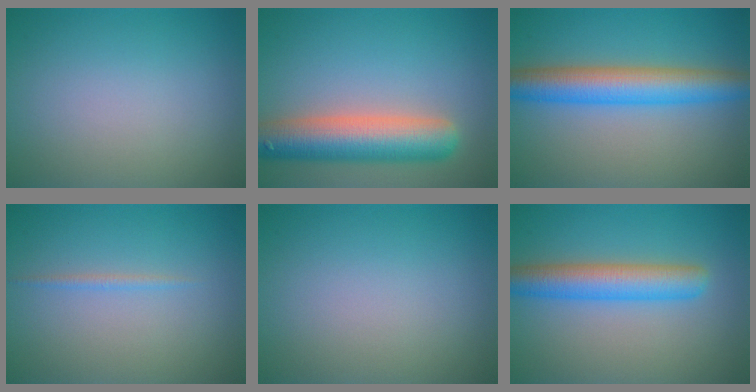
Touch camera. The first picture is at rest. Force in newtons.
{"total": 7.9, "press": 7.9, "slide": 0.5}
{"total": 6.7, "press": 6.7, "slide": 0.1}
{"total": 0.7, "press": 0.7, "slide": 0.1}
{"total": 0.0}
{"total": 5.1, "press": 5.1, "slide": 0.1}